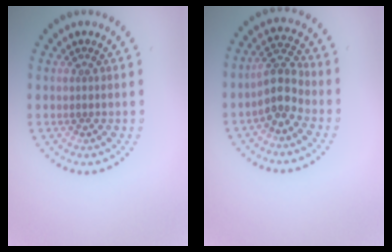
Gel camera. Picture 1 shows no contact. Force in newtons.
{"total": 3.2, "press": 2.9, "slide": 1.2}